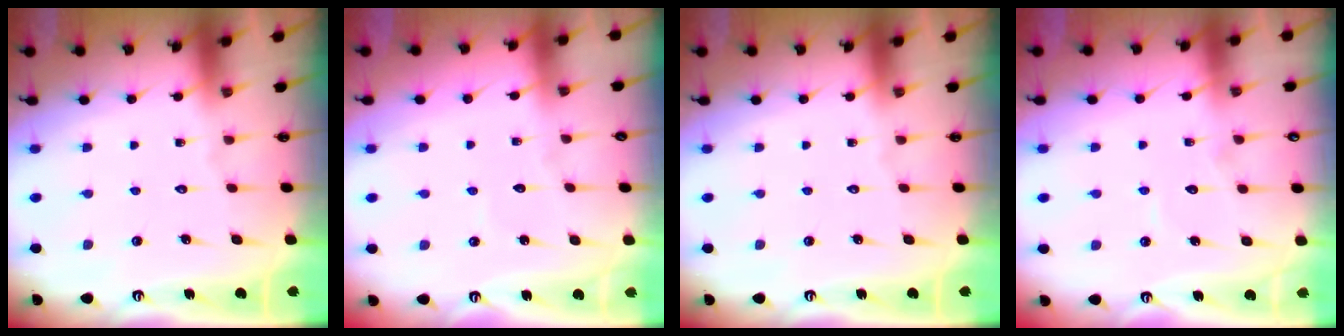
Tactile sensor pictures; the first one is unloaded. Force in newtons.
{"total": 2.4, "press": 2.4, "slide": 0.2}
{"total": 0.0}
{"total": 4.1, "press": 4.1, "slide": 0.3}